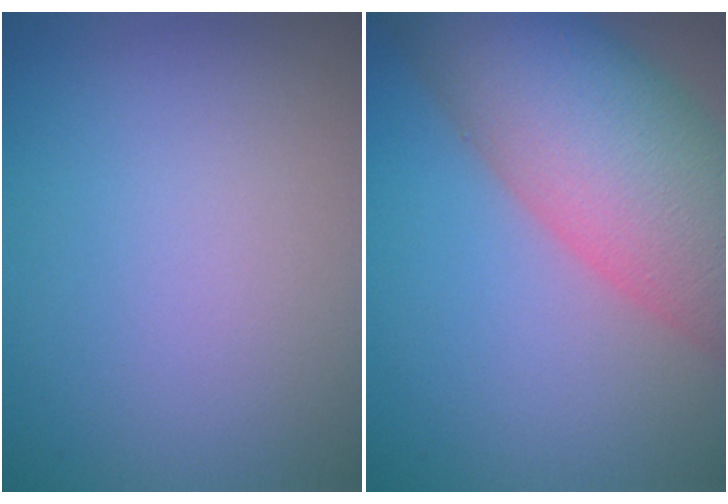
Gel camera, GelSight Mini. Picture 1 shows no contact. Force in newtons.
{"total": 13.2, "press": 13.2, "slide": 0.8}